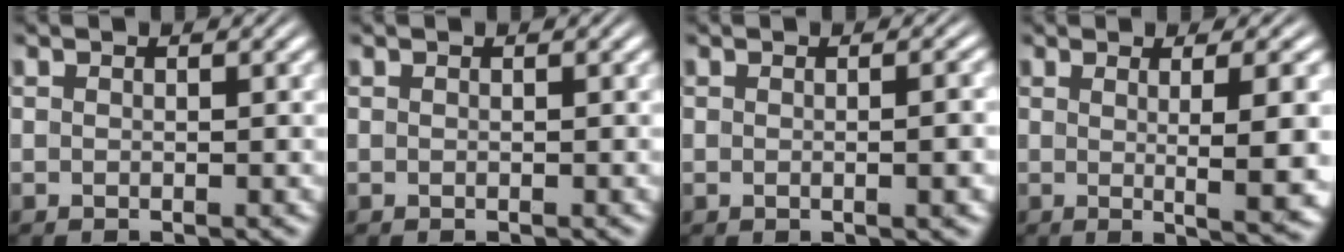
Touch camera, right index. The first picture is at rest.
{"total": 0.0}
{"total": 1.4, "force": [-0.3, 0.0, 1.4], "torque": [-0.020, 0.002, -0.006]}
{"total": 6.0, "force": [0.0, 0.3, 6.0], "torque": [-0.078, 0.000, 0.002]}